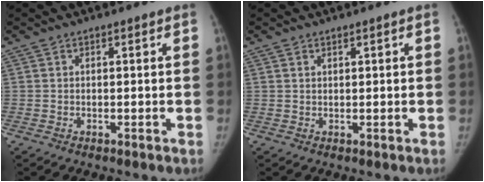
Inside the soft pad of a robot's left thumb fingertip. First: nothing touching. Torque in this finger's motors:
{"motor_torque": [-0.12, -0.13, 0.37, -0.14, -0.06]}